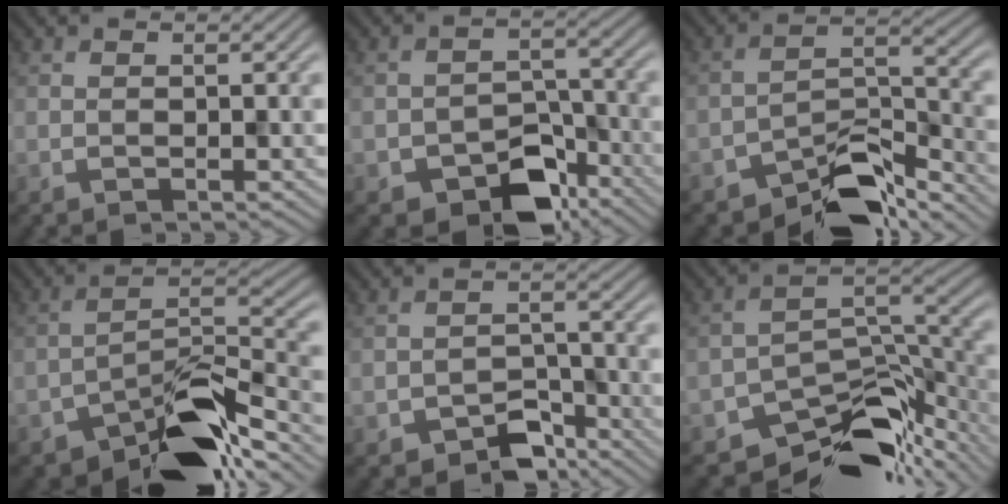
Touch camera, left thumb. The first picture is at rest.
{"total": 7.7, "force": [-4.7, 4.7, 3.8], "torque": [-0.055, -0.008, -0.085]}
{"total": 9.3, "force": [-7.3, 3.4, 4.5], "torque": [-0.059, 0.004, -0.141]}
{"total": 11.3, "force": [-8.1, 4.4, 6.5], "torque": [-0.086, 0.006, -0.159]}
{"total": 5.2, "force": [-3.7, 2.9, 2.3], "torque": [-0.033, 0.000, -0.069]}
{"total": 12.2, "force": [-9.2, 5.3, 6.0], "torque": [-0.093, -0.015, -0.147]}